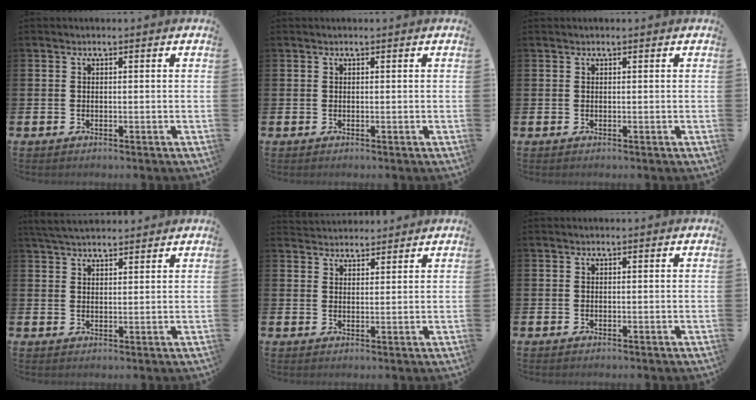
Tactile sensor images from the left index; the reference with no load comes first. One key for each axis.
{"total": 0.0}
{"total": 0.0}
{"total": 4.1, "fx": 3.9, "fy": 0.8, "fz": 1.0, "tx": -0.024, "ty": -0.013, "tz": 0.072}
{"total": 2.9, "fx": 2.8, "fy": 0.7, "fz": -0.3, "tx": 0.002, "ty": -0.011, "tz": 0.052}
{"total": 0.0}